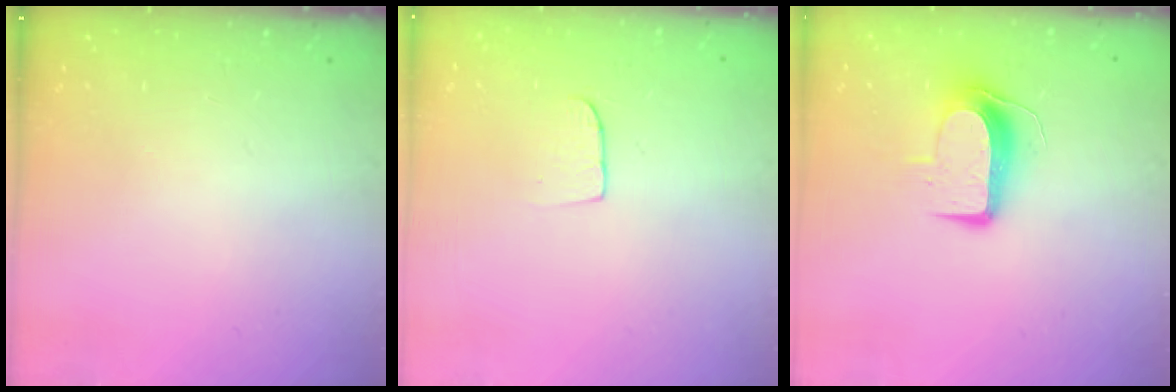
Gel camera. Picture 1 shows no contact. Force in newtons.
{"total": 5.5, "press": 5.5, "slide": 0.3}
{"total": 10.1, "press": 10.1, "slide": 0.9}